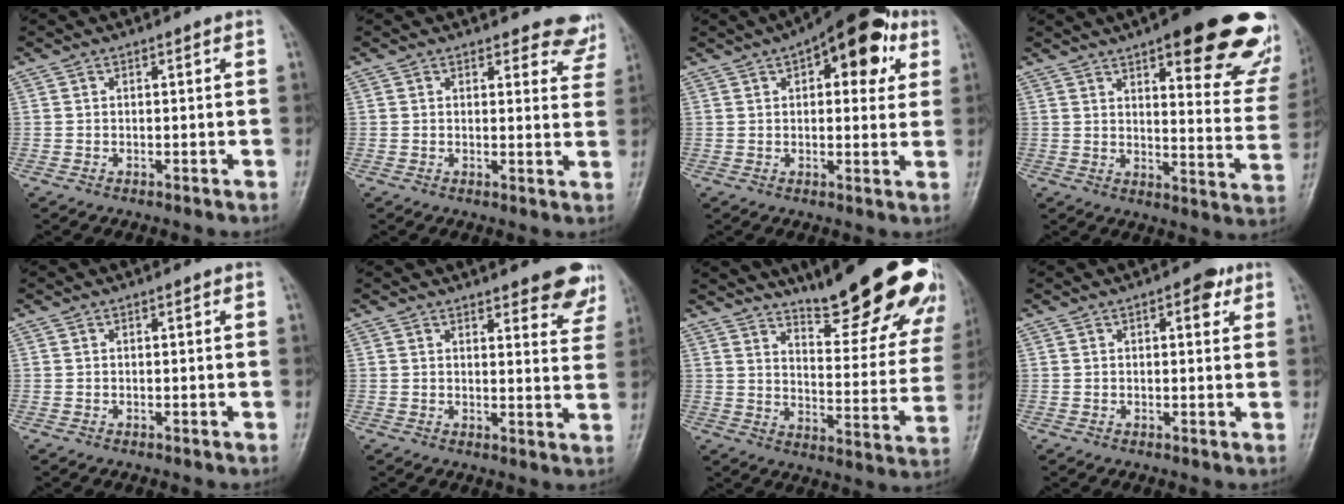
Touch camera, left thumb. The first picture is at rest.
{"total": 6.5, "force": [6.1, 2.3, 0.1], "torque": [0.042, -0.040, 0.045]}
{"total": 15.1, "force": [6.5, 7.1, 11.7], "torque": [-0.111, 0.003, 0.080]}
{"total": 25.5, "force": [15.7, 7.5, 18.7], "torque": [-0.190, -0.060, 0.194]}
{"total": 0.0}
{"total": 9.0, "force": [7.2, 2.9, 4.7], "torque": [-0.019, -0.040, 0.073]}
{"total": 25.9, "force": [19.2, 6.1, 16.3], "torque": [-0.182, -0.111, 0.253]}
{"total": 3.6, "force": [1.7, 1.8, 2.6], "torque": [-0.020, -0.001, 0.016]}